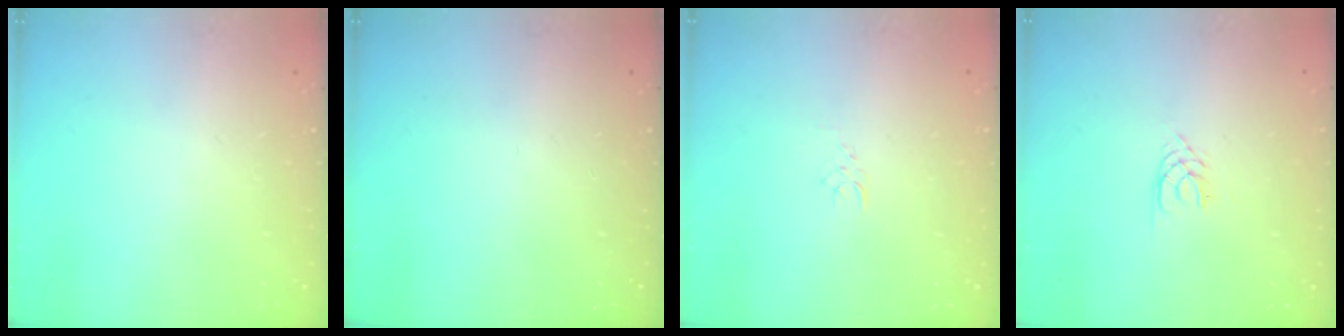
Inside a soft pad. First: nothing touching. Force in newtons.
{"total": 0.0}
{"total": 4.8, "press": 4.8, "slide": 0.3}
{"total": 1.7, "press": 1.7, "slide": 0.2}